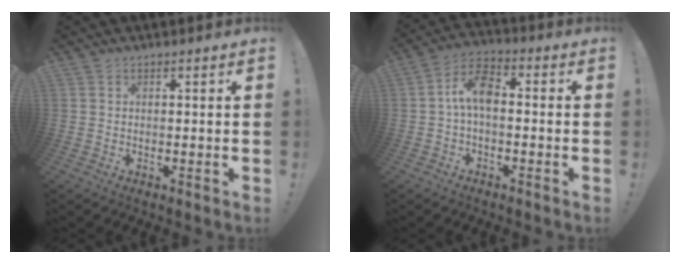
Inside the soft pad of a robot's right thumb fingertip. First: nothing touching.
{"total": 8.9, "force": [-0.1, 4.6, 7.6], "torque": [-0.139, 0.011, 0.000]}